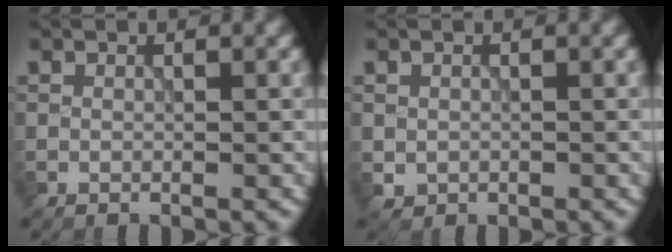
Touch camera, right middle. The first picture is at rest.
{"total": 0.8, "force": [-0.1, 0.8, 0.2], "torque": [0.001, -0.005, 0.000]}